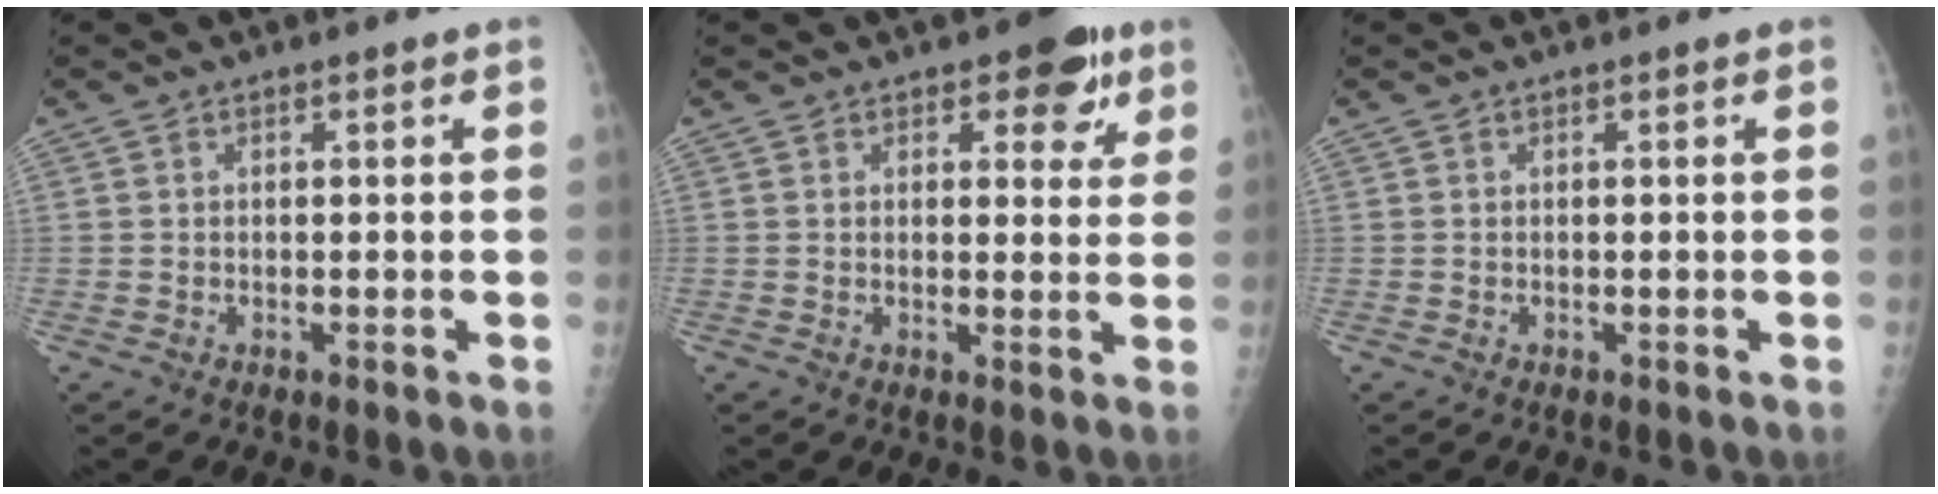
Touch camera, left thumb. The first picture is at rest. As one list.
[{"total": 6.7, "force": [3.7, 3.7, 4.2], "torque": [-0.015, -0.012, 0.041]}, {"total": 0.0}]